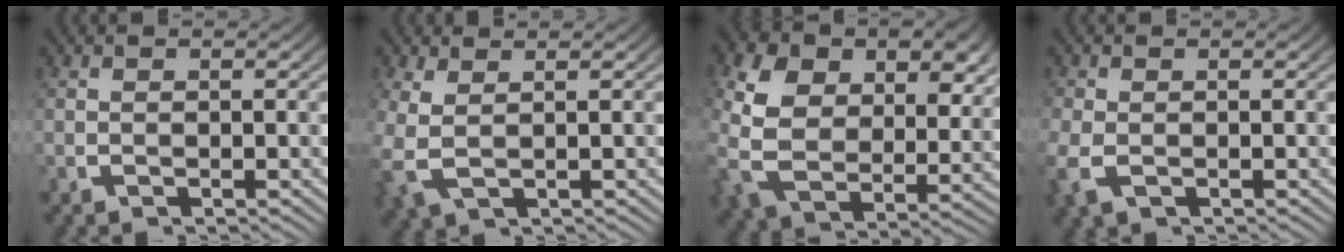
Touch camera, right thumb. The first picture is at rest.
{"total": 3.1, "force": [0.4, 2.0, 2.3], "torque": [-0.066, -0.010, 0.018]}
{"total": 10.2, "force": [0.6, 7.6, 6.9], "torque": [-0.180, -0.051, 0.029]}
{"total": 2.2, "force": [-0.9, 1.6, 1.2], "torque": [-0.038, -0.008, -0.010]}